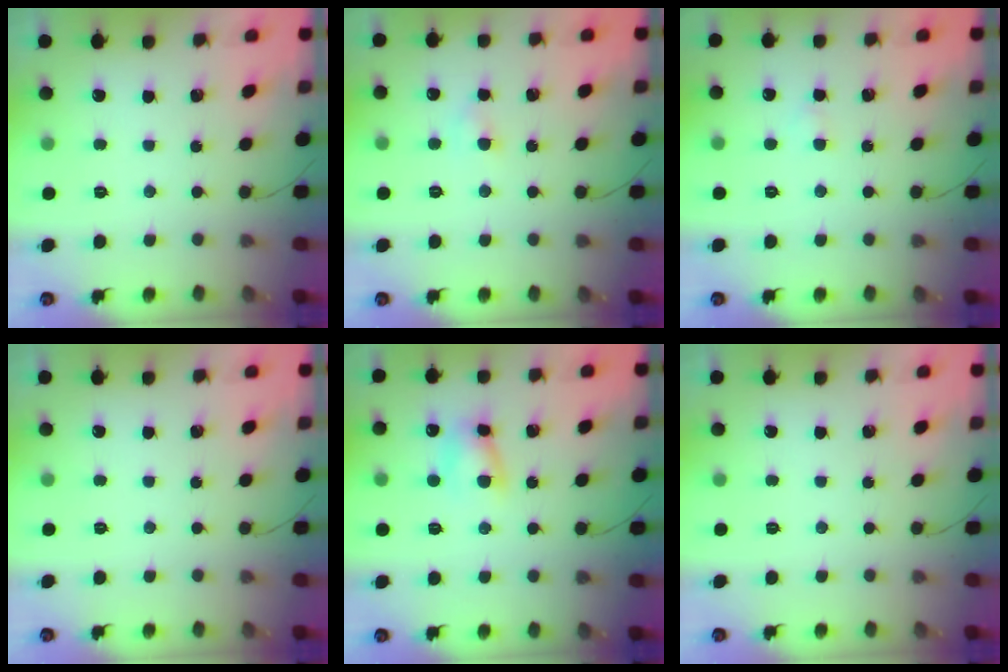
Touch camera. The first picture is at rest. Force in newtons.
{"total": 3.0, "press": 2.8, "slide": 1.0}
{"total": 1.3, "press": 1.0, "slide": 0.7}
{"total": 0.0}
{"total": 6.7, "press": 6.7, "slide": 0.8}
{"total": 0.0}